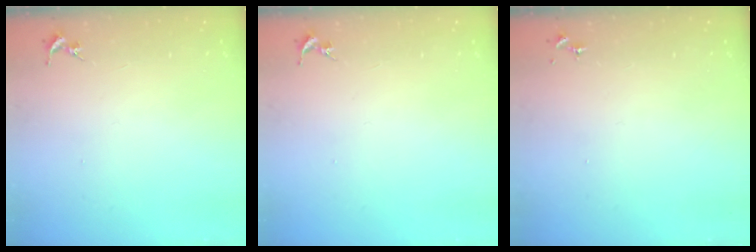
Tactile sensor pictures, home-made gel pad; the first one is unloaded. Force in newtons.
{"total": 0.0}
{"total": 0.0}